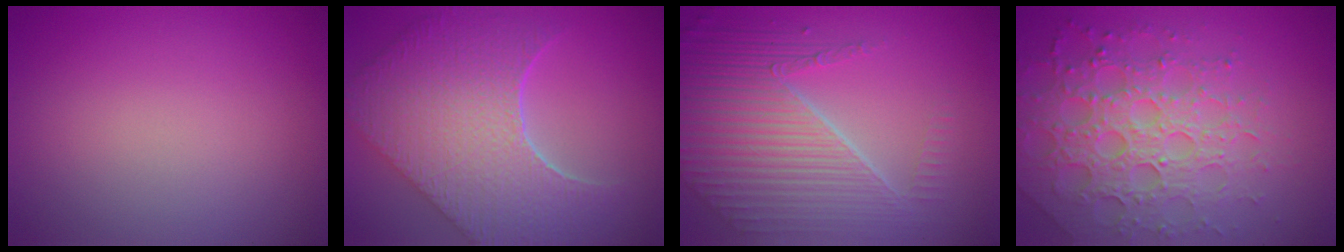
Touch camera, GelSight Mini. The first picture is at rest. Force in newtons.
{"total": 9.8, "press": 7.1, "slide": 6.7}
{"total": 8.6, "press": 5.7, "slide": 6.5}
{"total": 6.9, "press": 6.7, "slide": 1.6}